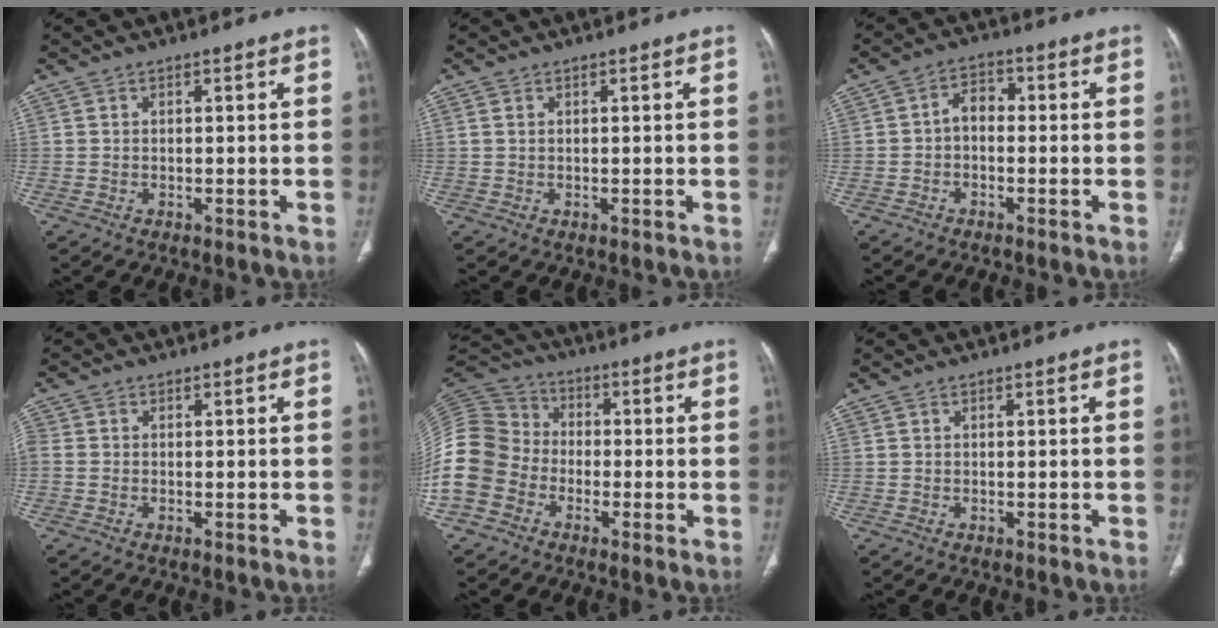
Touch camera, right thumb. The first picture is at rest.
{"total": 0.7, "force": [0.2, 0.4, 0.5], "torque": [-0.014, 0.003, 0.006]}
{"total": 4.1, "force": [-0.7, 2.9, 2.8], "torque": [-0.034, 0.022, -0.023]}
{"total": 1.6, "force": [-0.3, 1.2, 1.1], "torque": [-0.033, 0.000, -0.011]}
{"total": 16.4, "force": [-4.9, 13.6, 7.7], "torque": [-0.173, 0.054, -0.100]}
{"total": 0.0}